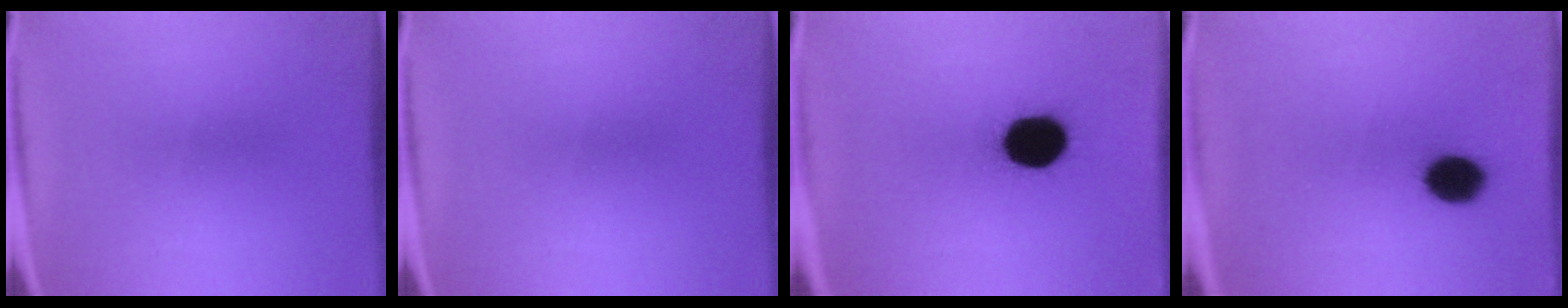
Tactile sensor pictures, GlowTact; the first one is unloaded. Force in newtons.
{"total": 0.0}
{"total": 16.3}
{"total": 8.3}